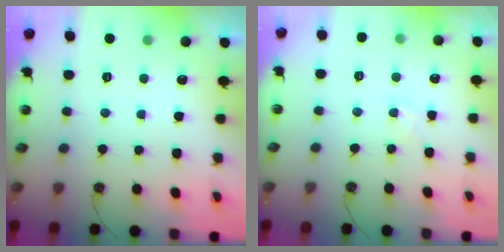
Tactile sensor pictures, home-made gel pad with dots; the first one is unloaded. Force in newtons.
{"total": 5.0, "press": 5.0, "slide": 0.7}